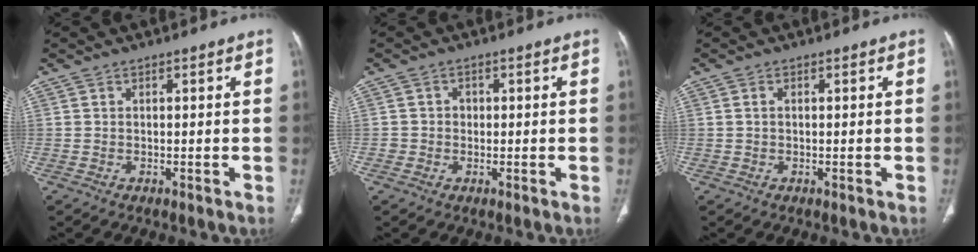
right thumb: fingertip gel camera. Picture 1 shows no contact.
{"total": 1.9, "force": [-0.2, 1.8, 0.3], "torque": [0.009, 0.008, -0.007]}
{"total": 0.7, "force": [0.1, 0.5, 0.5], "torque": [-0.012, 0.002, 0.002]}